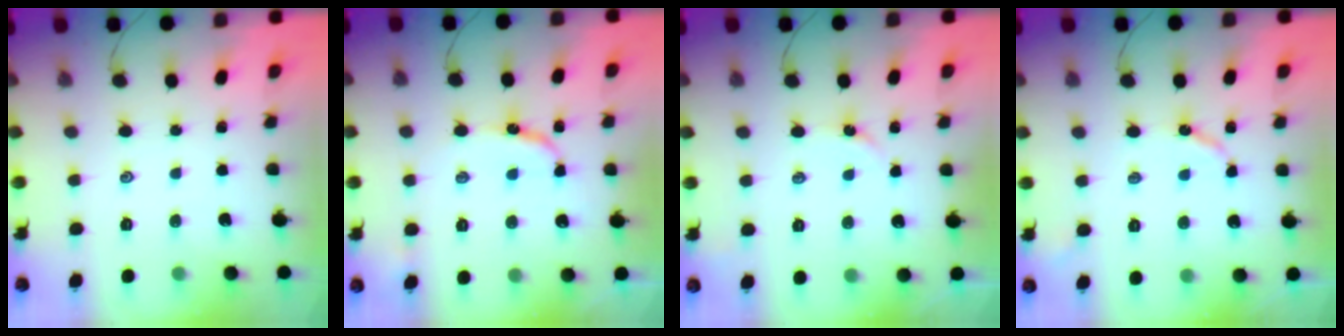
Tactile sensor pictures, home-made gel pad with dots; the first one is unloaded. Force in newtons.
{"total": 8.4, "press": 8.4, "slide": 0.6}
{"total": 2.7, "press": 2.6, "slide": 0.5}
{"total": 5.6, "press": 5.6, "slide": 0.5}